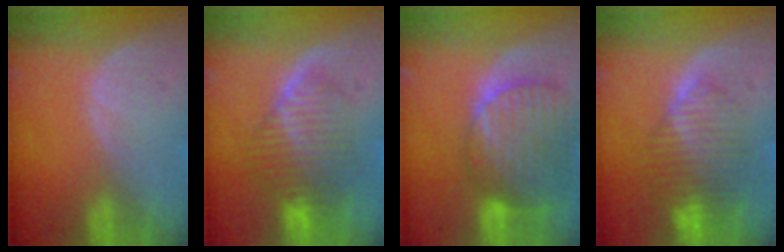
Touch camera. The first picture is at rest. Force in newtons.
{"total": 8.2, "press": 7.2, "slide": 3.8}
{"total": 10.5, "press": 8.9, "slide": 5.5}
{"total": 8.4, "press": 7.1, "slide": 4.4}